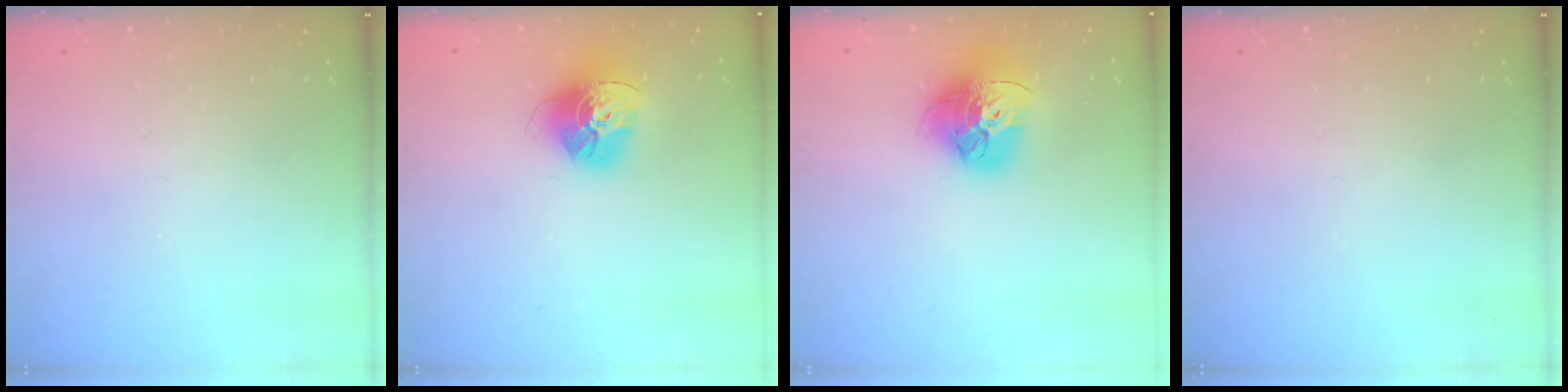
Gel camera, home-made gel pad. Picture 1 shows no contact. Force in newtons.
{"total": 16.3, "press": 16.2, "slide": 1.5}
{"total": 18.0, "press": 17.9, "slide": 1.8}
{"total": 0.0}